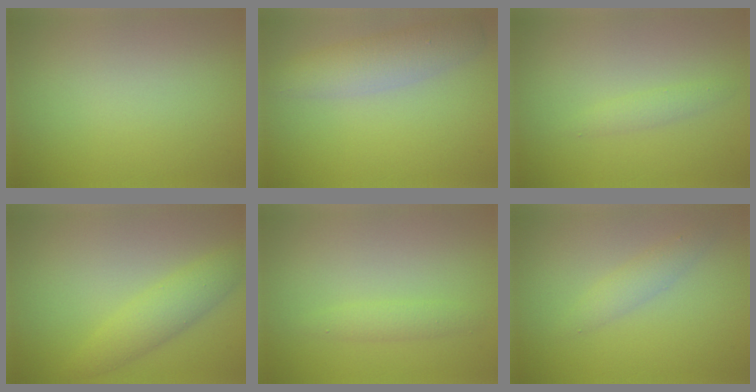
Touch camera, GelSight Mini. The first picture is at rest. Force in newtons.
{"total": 4.1, "press": 4.1, "slide": 0.2}
{"total": 1.2, "press": 1.2, "slide": 0.0}
{"total": 3.2, "press": 3.2, "slide": 0.0}
{"total": 1.5, "press": 1.4, "slide": 0.1}
{"total": 1.8, "press": 1.8, "slide": 0.1}